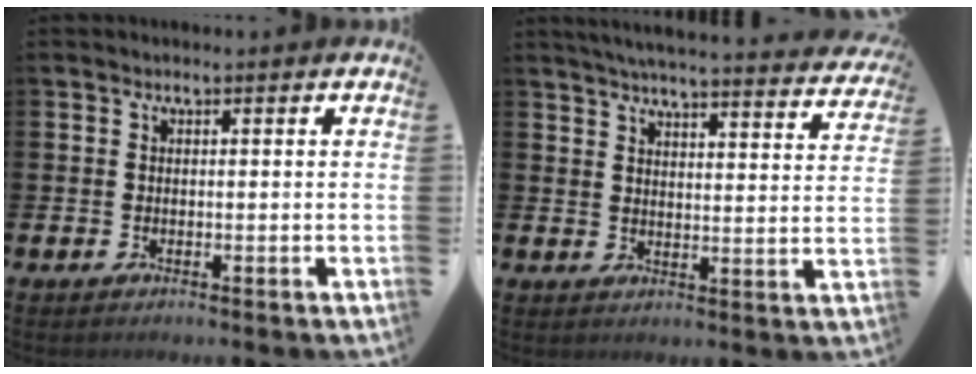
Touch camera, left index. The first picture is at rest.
{"total": 5.0, "force": [4.8, 0.0, 1.2], "torque": [-0.036, -0.037, 0.081]}